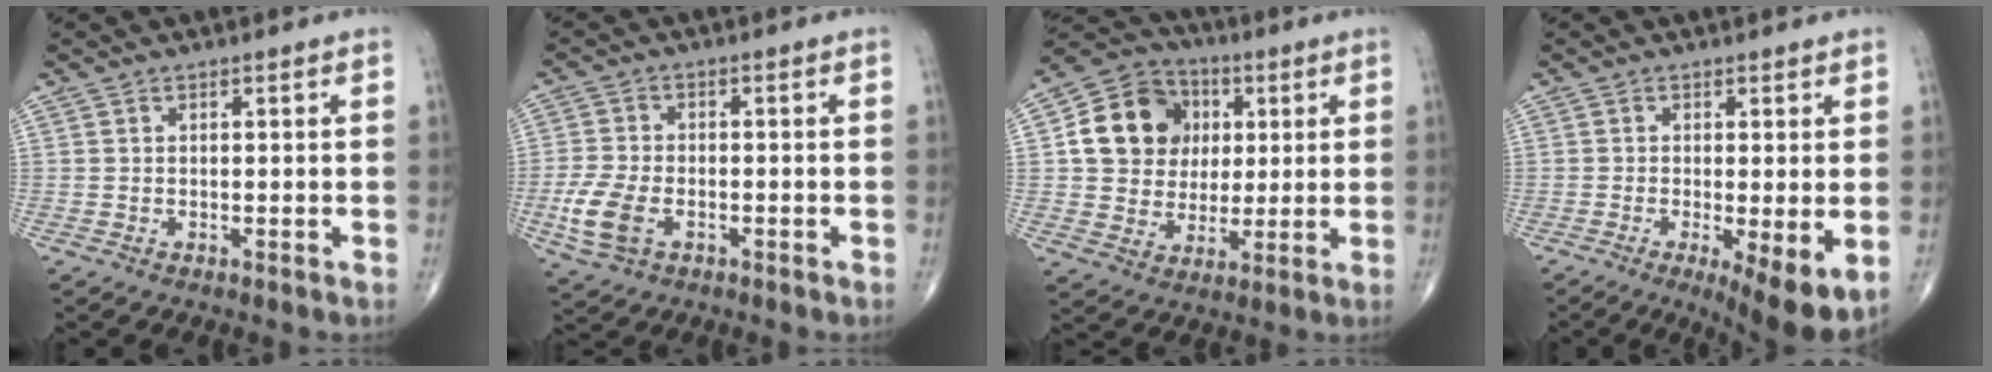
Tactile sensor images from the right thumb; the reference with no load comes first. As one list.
[{"total": 7.7, "force": [-2.6, 4.7, 5.6], "torque": [-0.126, 0.006, -0.047]}, {"total": 14.9, "force": [3.0, 12.9, 7.0], "torque": [-0.090, 0.007, 0.052]}, {"total": 9.3, "force": [-2.3, 2.3, 8.7], "torque": [-0.131, -0.026, -0.034]}]